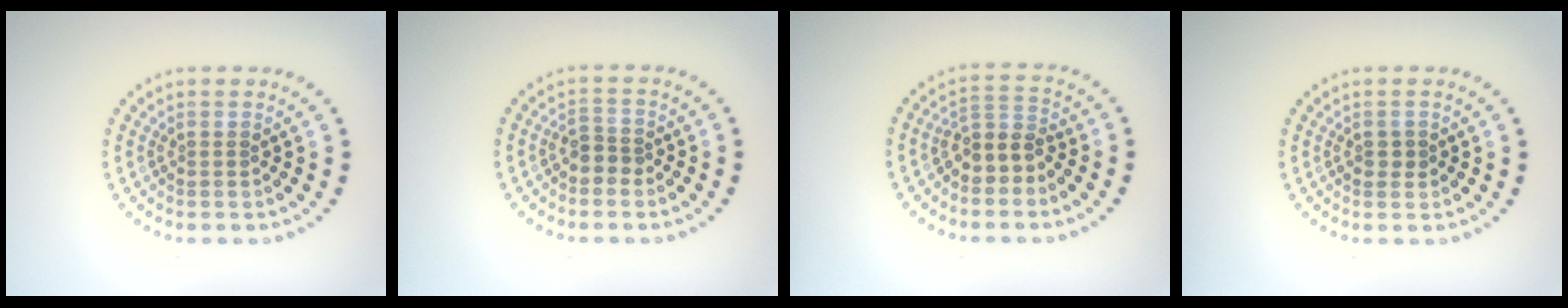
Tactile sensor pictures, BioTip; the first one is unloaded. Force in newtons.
{"total": 1.6, "press": 1.4, "slide": 0.7}
{"total": 2.9, "press": 2.5, "slide": 1.5}
{"total": 1.1, "press": 1.1, "slide": 0.2}